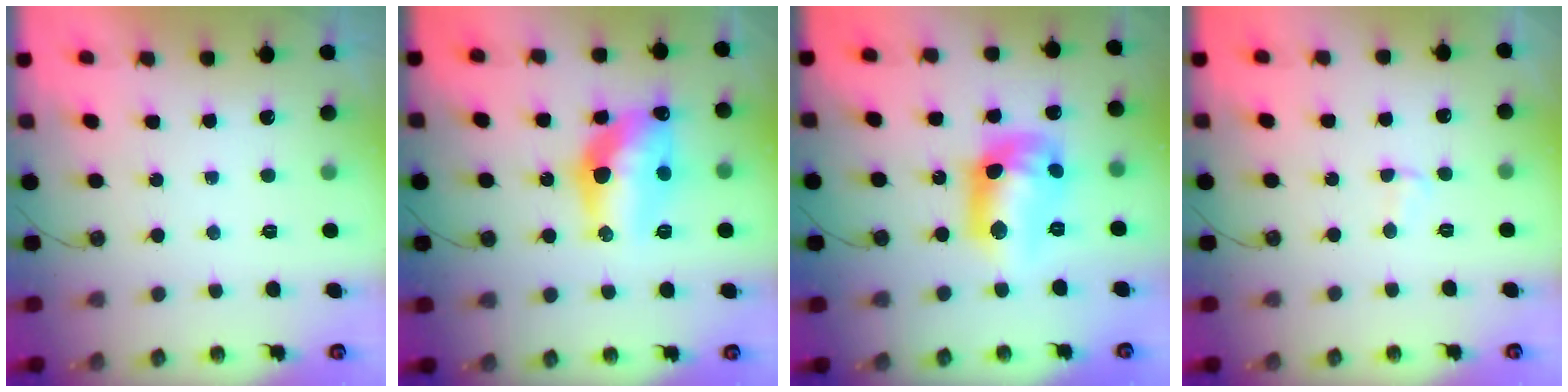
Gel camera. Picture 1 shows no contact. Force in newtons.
{"total": 15.7, "press": 15.5, "slide": 2.1}
{"total": 14.1, "press": 14.1, "slide": 1.3}
{"total": 2.8, "press": 2.7, "slide": 0.3}